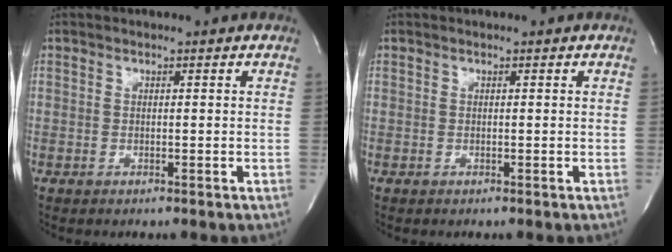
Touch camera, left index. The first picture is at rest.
{"total": 0.0}